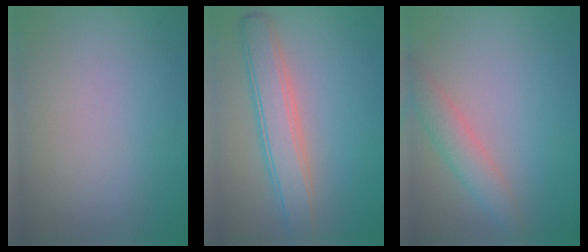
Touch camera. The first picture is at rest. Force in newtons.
{"total": 4.7, "press": 4.7, "slide": 0.2}
{"total": 2.9, "press": 2.9, "slide": 0.2}